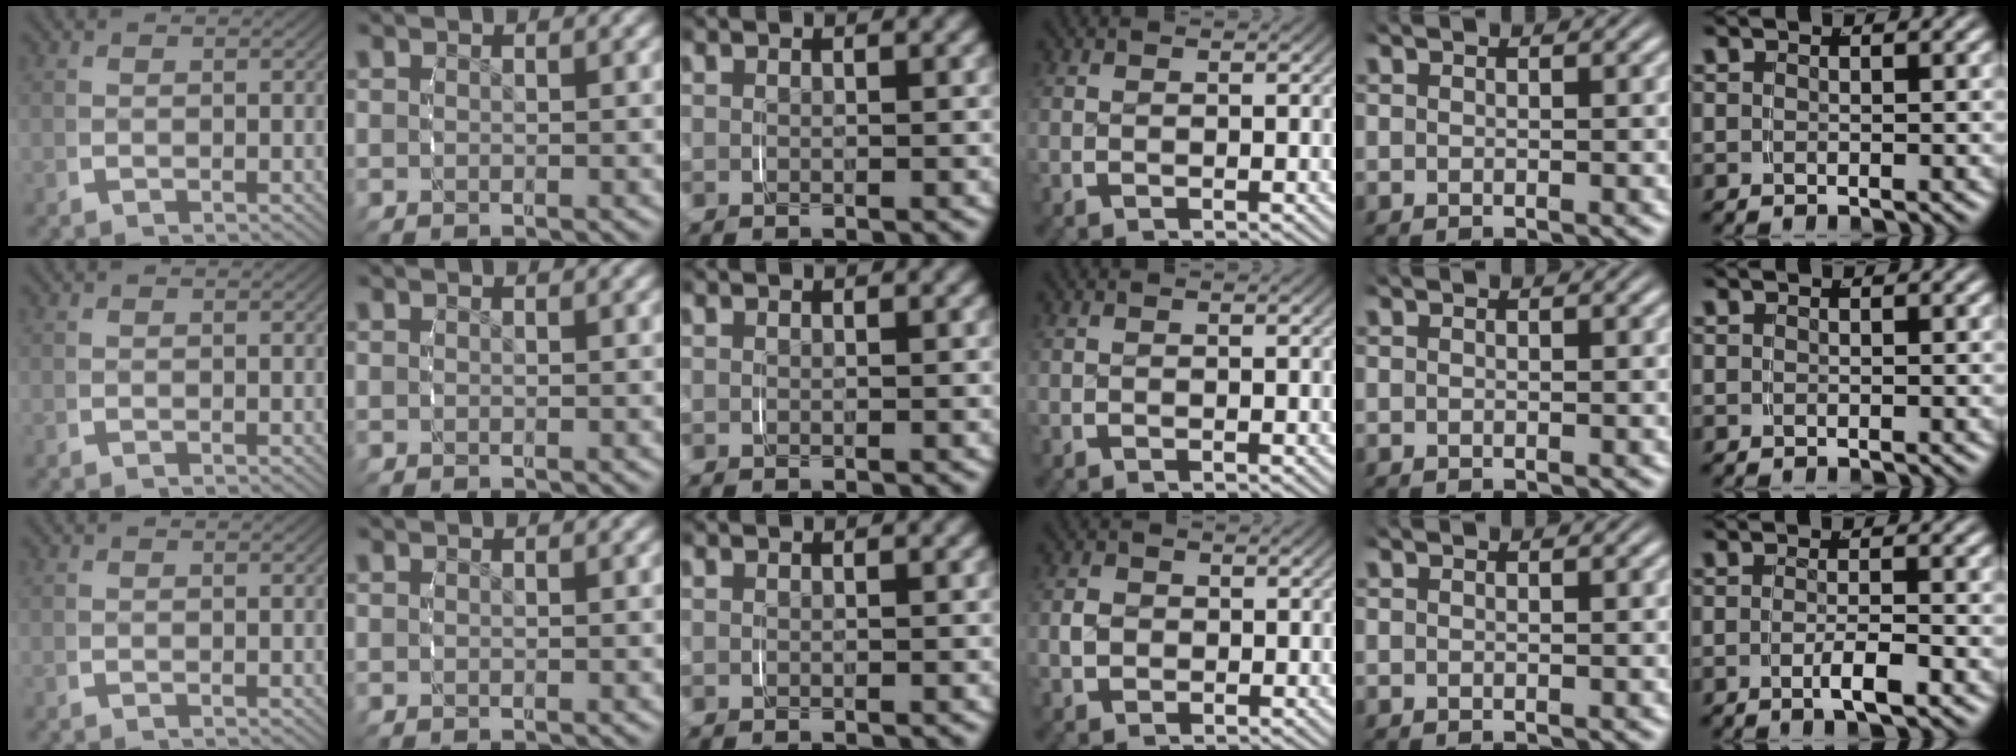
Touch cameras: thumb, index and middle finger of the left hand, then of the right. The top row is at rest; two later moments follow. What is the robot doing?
{"motion": "grasp_and_lifting", "object": "ribbon"}